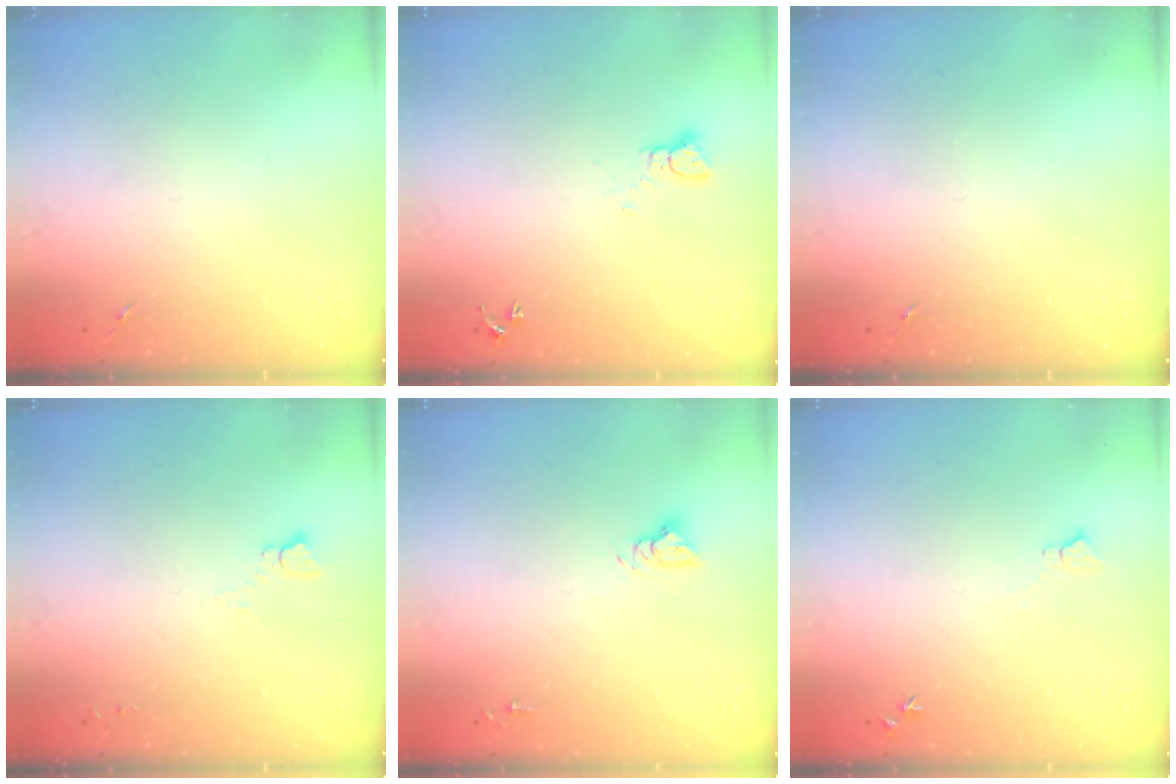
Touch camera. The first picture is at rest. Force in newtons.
{"total": 2.1, "press": 2.1, "slide": 0.2}
{"total": 0.0}
{"total": 2.8, "press": 2.7, "slide": 0.3}
{"total": 4.8, "press": 4.8, "slide": 0.4}
{"total": 5.5, "press": 5.5, "slide": 0.7}